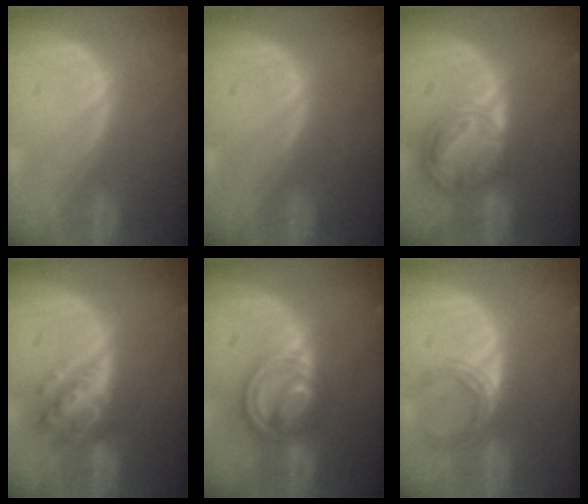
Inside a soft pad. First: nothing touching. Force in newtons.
{"total": 0.0}
{"total": 8.6, "press": 7.3, "slide": 4.6}
{"total": 6.3, "press": 5.6, "slide": 2.8}
{"total": 7.9, "press": 6.9, "slide": 3.9}
{"total": 5.0, "press": 4.5, "slide": 2.2}